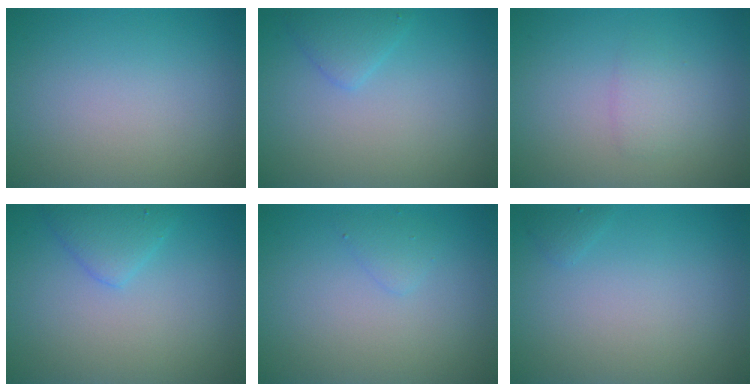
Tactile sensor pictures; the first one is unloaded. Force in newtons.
{"total": 1.7, "press": 1.7, "slide": 0.1}
{"total": 1.4, "press": 1.4, "slide": 0.0}
{"total": 2.2, "press": 2.2, "slide": 0.2}
{"total": 1.0, "press": 1.0, "slide": 0.1}
{"total": 0.6, "press": 0.6, "slide": 0.1}